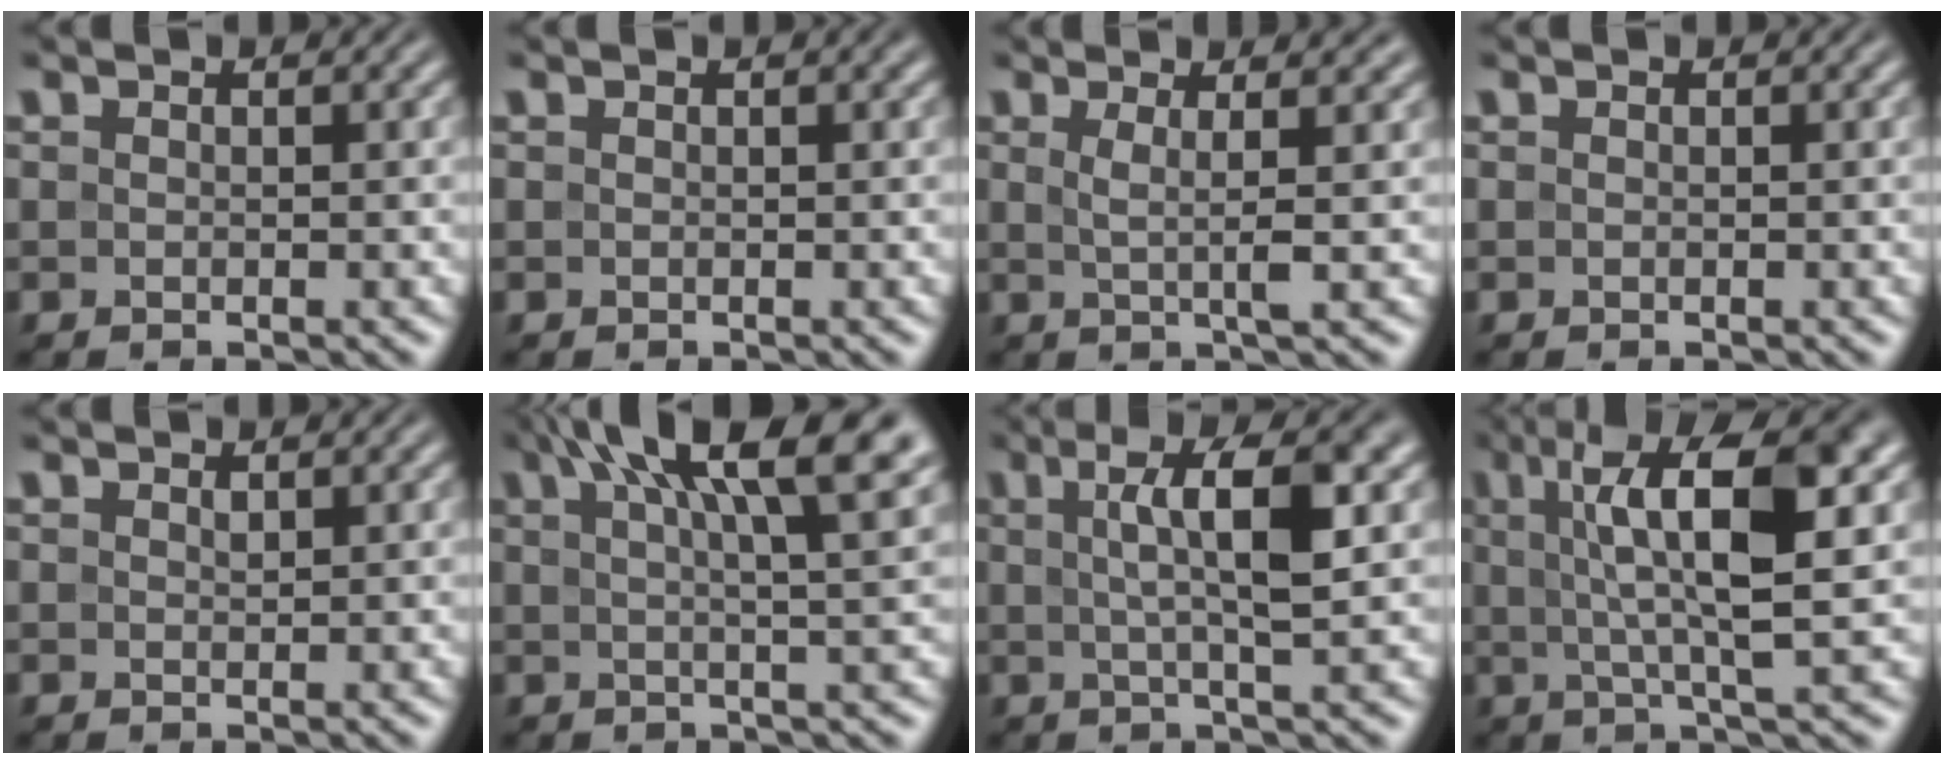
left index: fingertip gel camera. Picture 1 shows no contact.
{"total": 0.8, "force": [0.5, 0.2, 0.7], "torque": [-0.010, 0.005, 0.007]}
{"total": 3.4, "force": [1.0, 0.9, 3.2], "torque": [-0.047, -0.001, 0.012]}
{"total": 0.0}
{"total": 0.5, "force": [0.4, 0.2, 0.3], "torque": [-0.007, -0.001, 0.007]}
{"total": 10.8, "force": [5.2, 2.9, 9.0], "torque": [-0.094, 0.033, 0.061]}
{"total": 6.9, "force": [1.6, 1.7, 6.5], "torque": [-0.092, 0.011, 0.023]}
{"total": 11.0, "force": [2.9, 2.9, 10.2], "torque": [-0.159, 0.015, 0.044]}